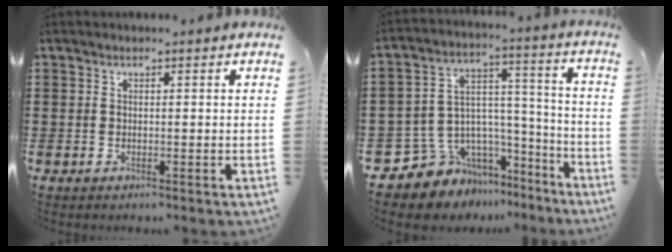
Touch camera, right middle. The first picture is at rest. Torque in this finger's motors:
{"motor_torque": [2.14, 0.00, 0.12, 0.02]}